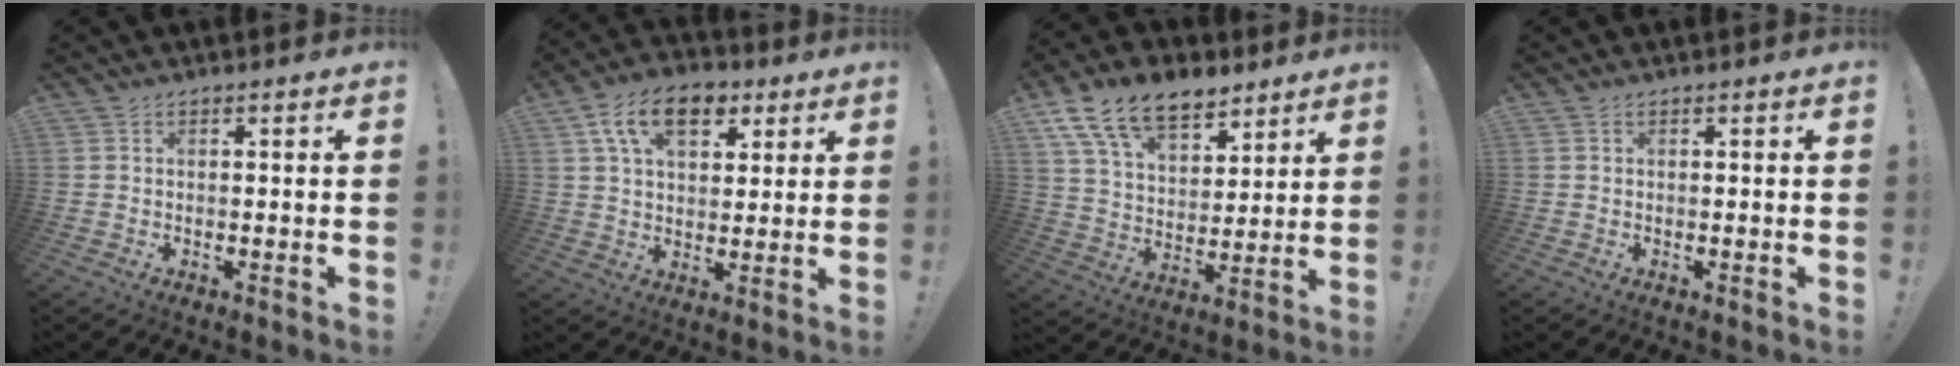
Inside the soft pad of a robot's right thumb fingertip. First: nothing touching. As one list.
[{"total": 13.9, "force": [6.2, 8.8, 8.8], "torque": [-0.140, -0.009, 0.115]}, {"total": 16.3, "force": [10.3, 9.3, 8.6], "torque": [-0.154, -0.057, 0.194]}, {"total": 0.0}]